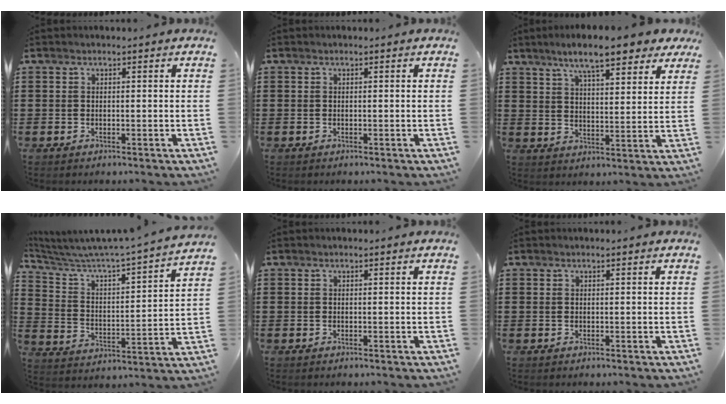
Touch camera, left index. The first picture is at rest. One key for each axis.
{"total": 0.0}
{"total": 9.0, "fx": 7.3, "fy": 1.5, "fz": 5.1, "tx": -0.102, "ty": -0.016, "tz": 0.128}
{"total": 4.2, "fx": 4.0, "fy": 0.0, "fz": 1.3, "tx": -0.050, "ty": -0.048, "tz": 0.056}
{"total": 0.0}
{"total": 0.0}